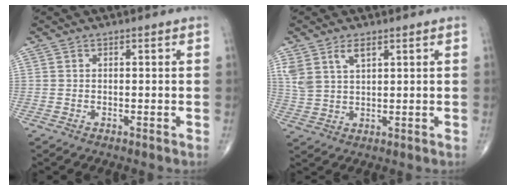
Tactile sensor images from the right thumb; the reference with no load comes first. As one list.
[{"total": 5.8, "force": [3.3, 2.7, 3.9], "torque": [-0.077, -0.009, 0.072]}]